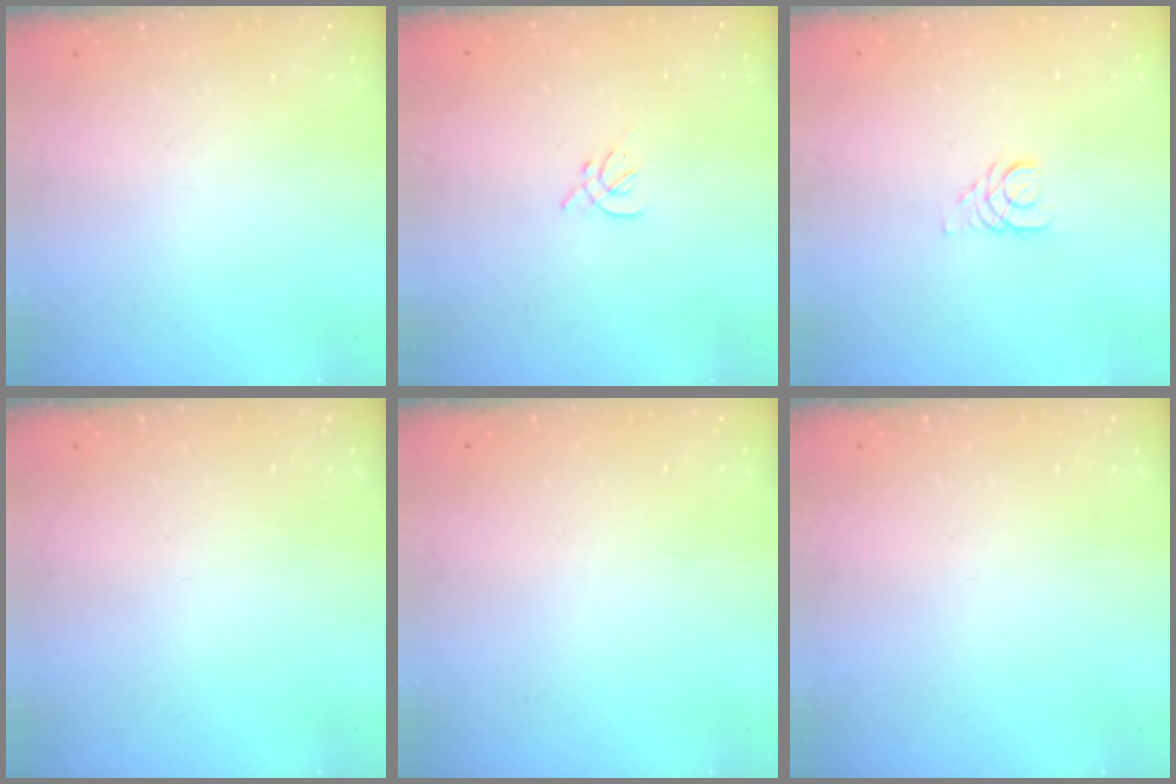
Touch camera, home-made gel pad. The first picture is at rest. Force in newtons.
{"total": 2.0, "press": 1.9, "slide": 0.5}
{"total": 2.9, "press": 2.9, "slide": 0.3}
{"total": 0.0}
{"total": 0.0}
{"total": 0.0}